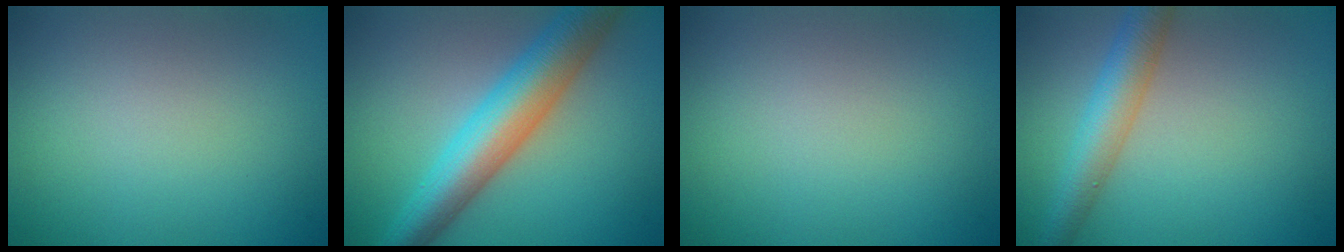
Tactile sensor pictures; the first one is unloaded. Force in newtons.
{"total": 8.0, "press": 8.0, "slide": 0.2}
{"total": 0.0}
{"total": 4.5, "press": 4.5, "slide": 0.1}